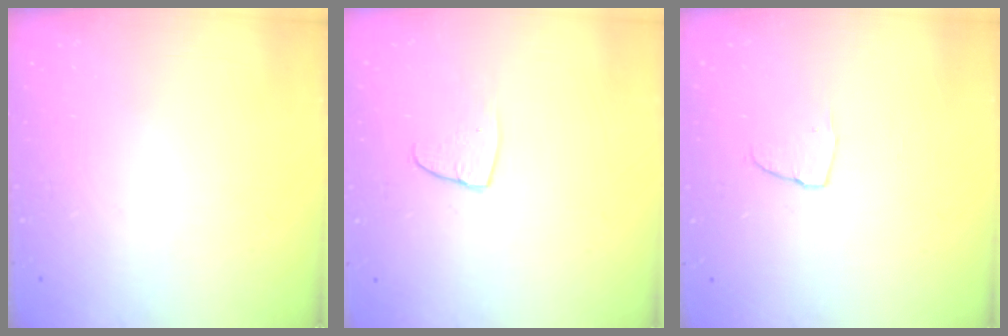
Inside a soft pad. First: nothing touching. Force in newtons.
{"total": 4.3, "press": 4.3, "slide": 0.3}
{"total": 4.3, "press": 4.3, "slide": 0.3}